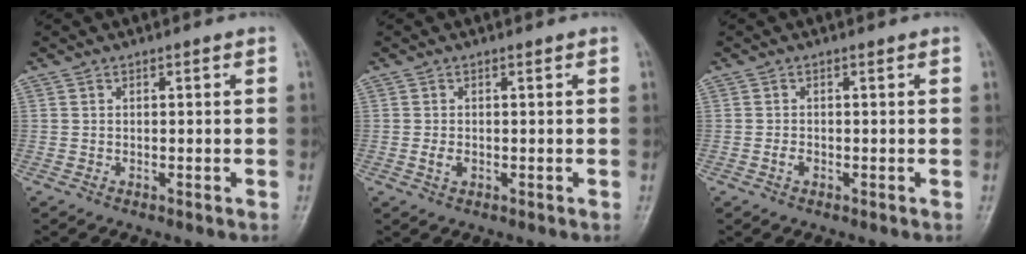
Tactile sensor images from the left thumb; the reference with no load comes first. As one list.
[{"total": 1.7, "force": [0.0, 1.1, 1.3], "torque": [-0.024, -0.003, 0.001]}, {"total": 1.0, "force": [-0.3, 0.7, 0.7], "torque": [-0.012, 0.000, -0.007]}]